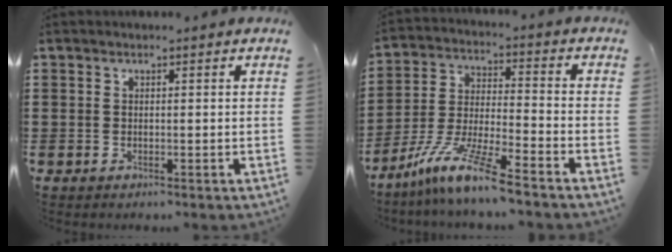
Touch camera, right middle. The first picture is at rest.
{"total": 10.3, "force": [-8.4, -0.5, 6.0], "torque": [-0.136, -0.009, -0.173]}